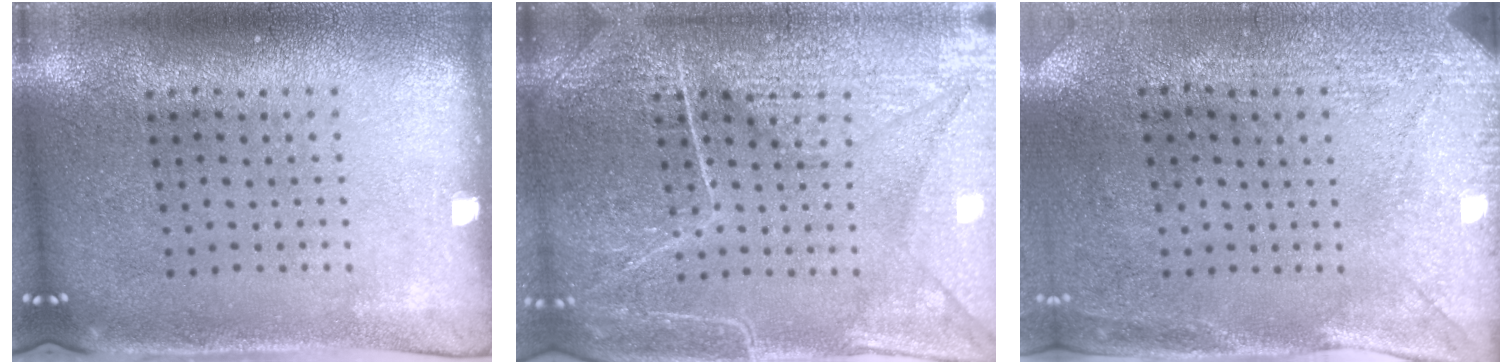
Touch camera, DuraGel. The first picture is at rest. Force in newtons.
{"total": 6.9, "press": 6.8, "slide": 0.9}
{"total": 2.9, "press": 2.3, "slide": 1.8}